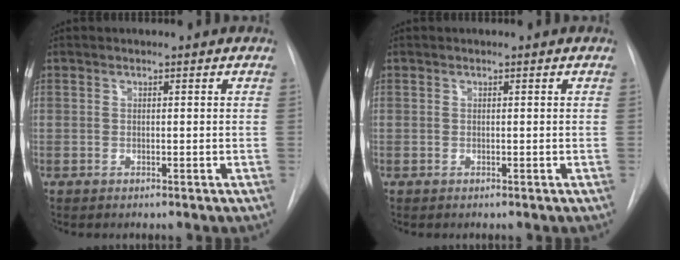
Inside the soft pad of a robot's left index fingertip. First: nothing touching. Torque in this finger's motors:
{"motor_torque": [-0.02, 0.02, -0.01, 0.00]}